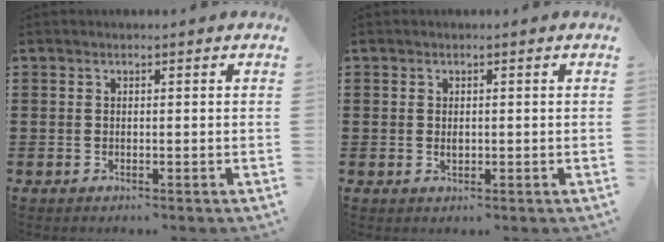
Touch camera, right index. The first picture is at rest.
{"total": 0.9, "force": [0.1, 0.4, 0.7], "torque": [-0.015, 0.003, 0.002]}